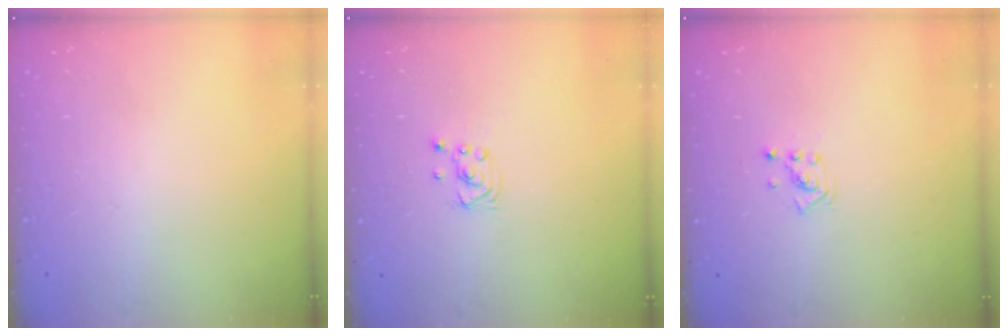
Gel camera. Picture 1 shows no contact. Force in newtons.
{"total": 2.3, "press": 2.3, "slide": 0.2}
{"total": 1.9, "press": 1.9, "slide": 0.1}